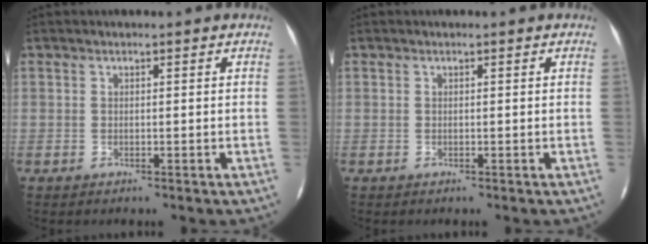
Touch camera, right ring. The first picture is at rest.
{"total": 0.0}